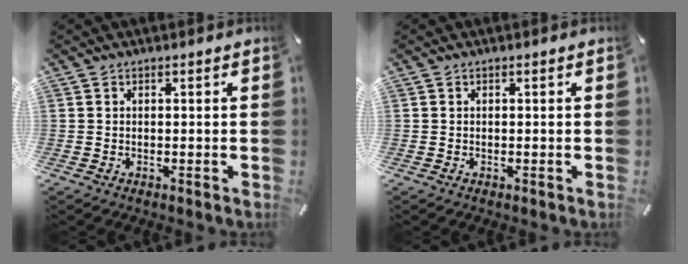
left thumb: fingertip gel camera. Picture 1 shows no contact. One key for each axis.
{"total": 0.0}